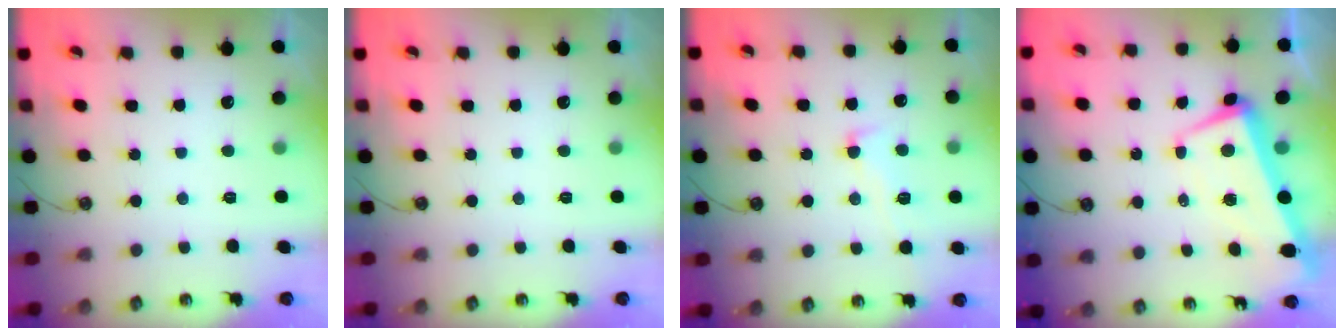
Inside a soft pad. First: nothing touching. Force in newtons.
{"total": 0.0}
{"total": 3.0, "press": 2.8, "slide": 1.1}
{"total": 3.8, "press": 3.1, "slide": 2.1}